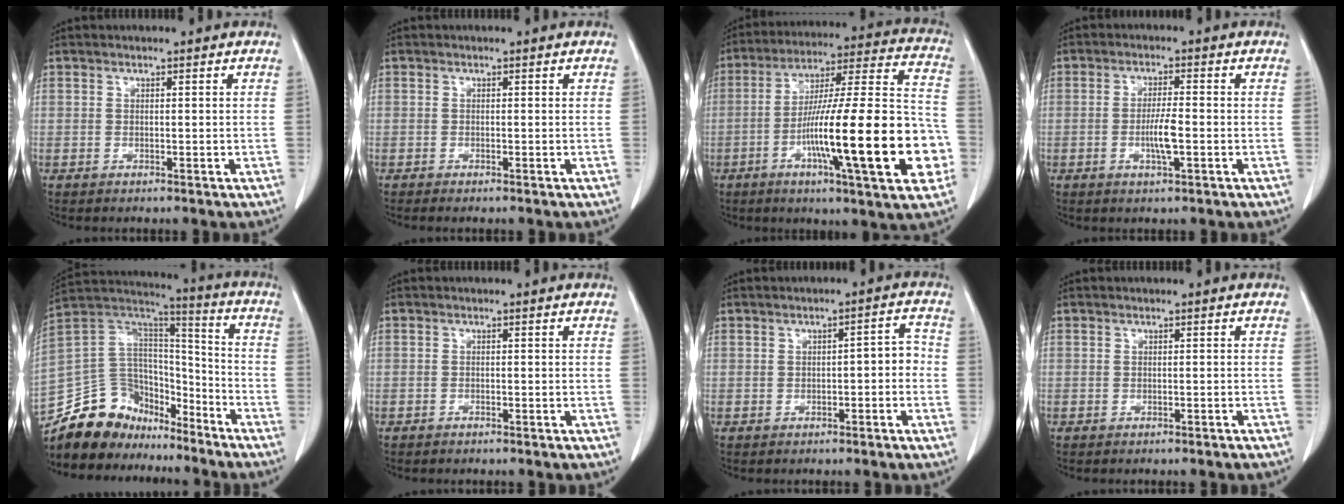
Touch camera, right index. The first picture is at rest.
{"total": 0.6, "force": [-0.5, 0.0, 0.4], "torque": [-0.007, -0.001, -0.010]}
{"total": 25.0, "force": [-7.1, 2.1, 23.8], "torque": [-0.328, 0.003, -0.110]}
{"total": 4.2, "force": [-1.0, 0.4, 4.0], "torque": [-0.076, -0.002, -0.016]}
{"total": 17.7, "force": [-14.8, 8.5, 4.4], "torque": [-0.079, 0.078, -0.252]}
{"total": 2.1, "force": [-1.9, 0.4, 0.8], "torque": [-0.015, -0.001, -0.021]}
{"total": 3.4, "force": [-1.0, 1.3, 2.9], "torque": [-0.037, 0.019, -0.012]}
{"total": 3.5, "force": [-3.3, 0.3, 1.2], "torque": [-0.019, -0.007, -0.037]}